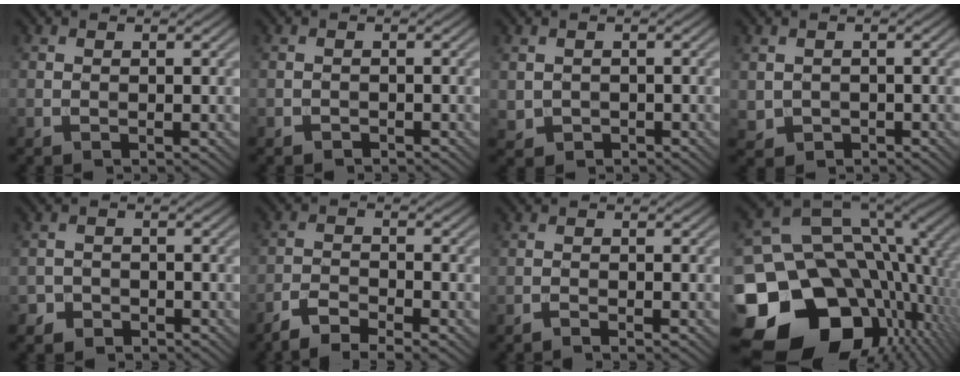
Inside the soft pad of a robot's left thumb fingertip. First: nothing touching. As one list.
[{"total": 0.8, "force": [-0.7, 0.2, -0.4], "torque": [0.007, -0.001, -0.012]}, {"total": 1.2, "force": [0.0, 1.2, 0.1], "torque": [-0.013, -0.005, 0.005]}, {"total": 1.4, "force": [0.0, 1.4, 0.1], "torque": [-0.016, -0.006, 0.005]}, {"total": 1.7, "force": [-1.4, 1.0, -0.3], "torque": [0.010, 0.004, -0.030]}, {"total": 4.7, "force": [-4.0, 0.8, 2.3], "torque": [-0.050, -0.003, -0.082]}, {"total": 1.0, "force": [-0.9, -0.2, 0.2], "torque": [-0.007, 0.003, -0.022]}, {"total": 19.8, "force": [-6.2, 15.0, 11.3], "torque": [-0.234, -0.025, -0.084]}]